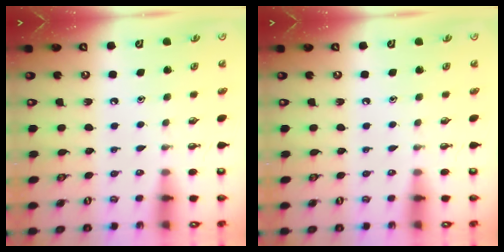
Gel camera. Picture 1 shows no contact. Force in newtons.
{"total": 0.0}